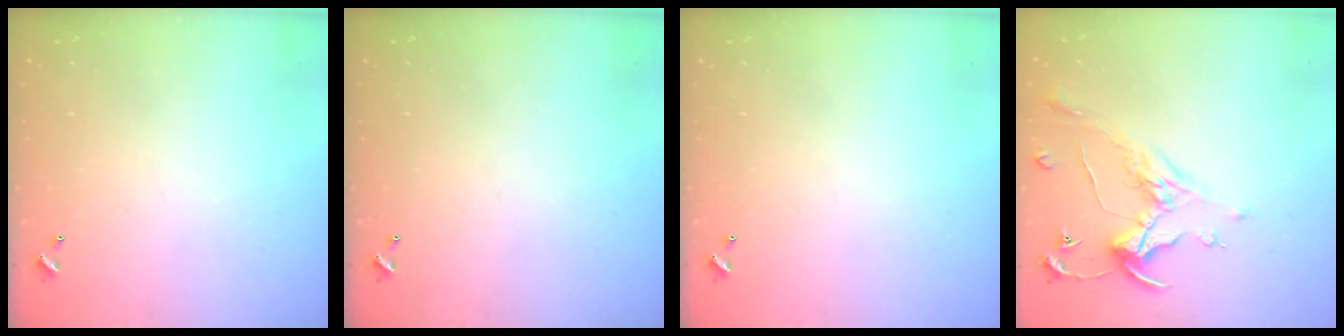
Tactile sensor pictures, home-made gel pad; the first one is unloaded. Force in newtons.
{"total": 0.0}
{"total": 0.0}
{"total": 0.8, "press": 0.7, "slide": 0.5}